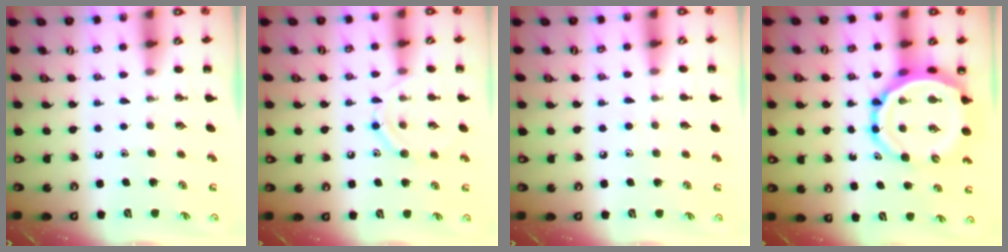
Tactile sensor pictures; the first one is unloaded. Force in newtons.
{"total": 9.6, "press": 9.6, "slide": 1.0}
{"total": 4.3, "press": 3.9, "slide": 1.8}
{"total": 13.7, "press": 13.1, "slide": 4.1}